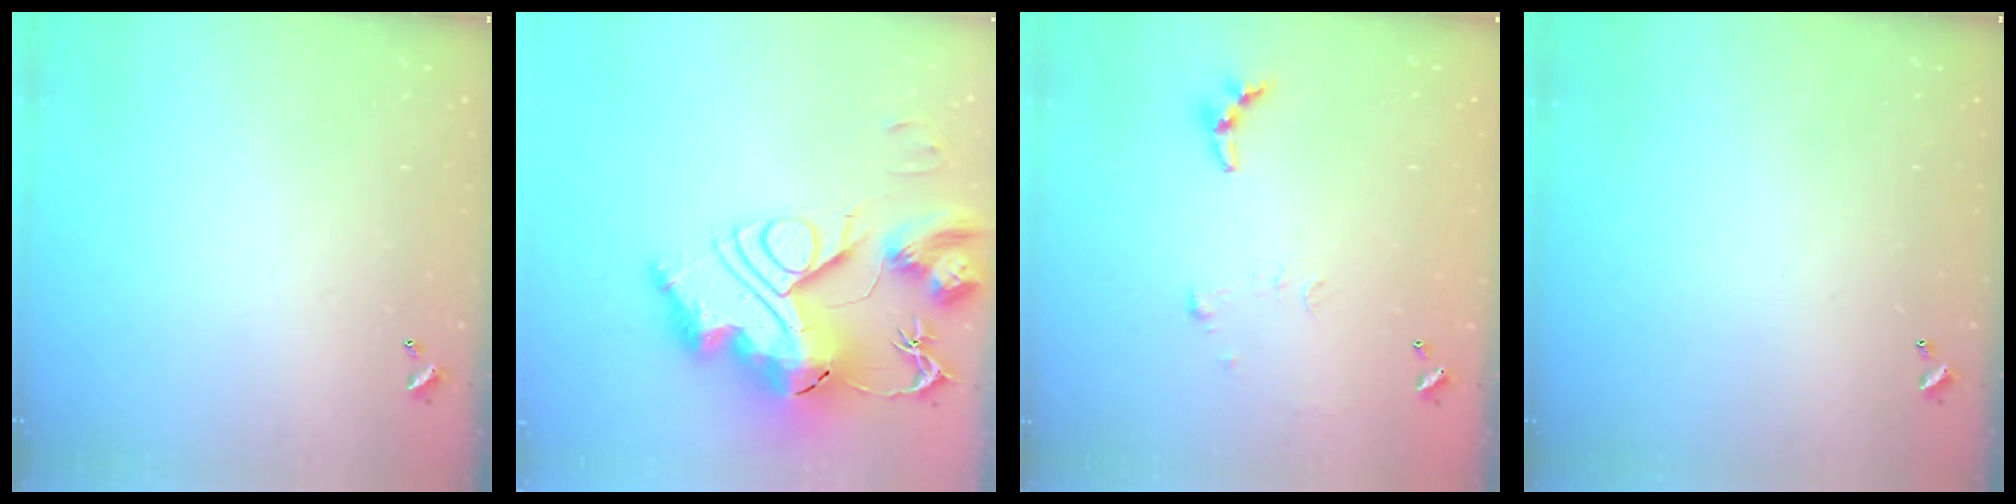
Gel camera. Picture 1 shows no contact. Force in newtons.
{"total": 0.7, "press": 0.7, "slide": 0.0}
{"total": 6.2, "press": 6.2, "slide": 0.4}
{"total": 0.0}